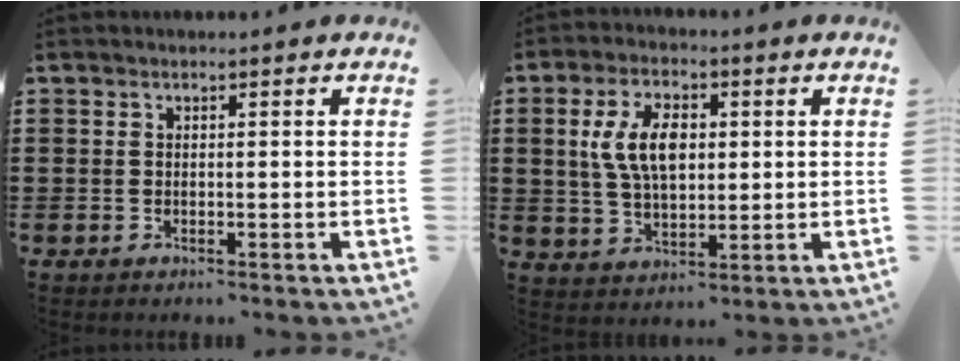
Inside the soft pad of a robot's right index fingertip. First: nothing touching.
{"total": 8.2, "force": [1.4, 4.4, 6.8], "torque": [-0.146, 0.008, 0.018]}